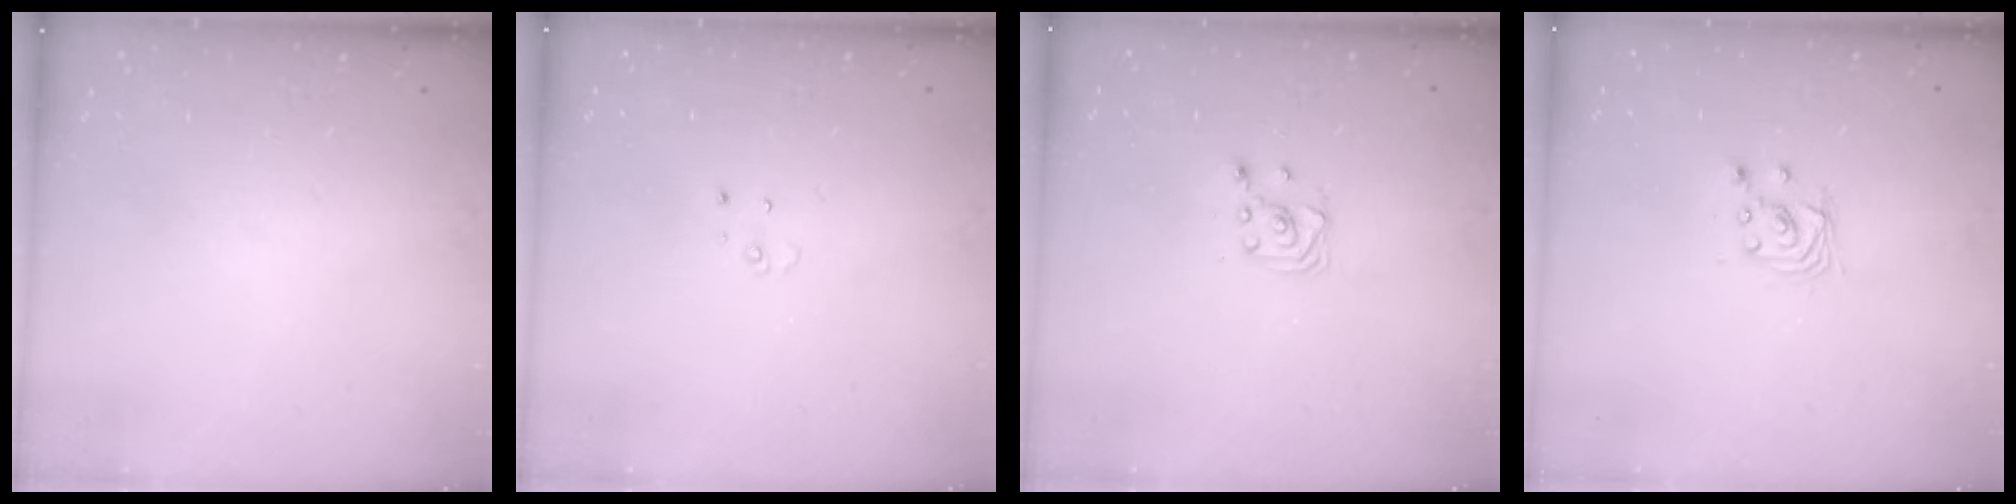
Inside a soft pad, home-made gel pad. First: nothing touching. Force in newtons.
{"total": 2.5, "press": 2.5, "slide": 0.2}
{"total": 2.9, "press": 2.9, "slide": 0.4}
{"total": 2.9, "press": 2.9, "slide": 0.2}